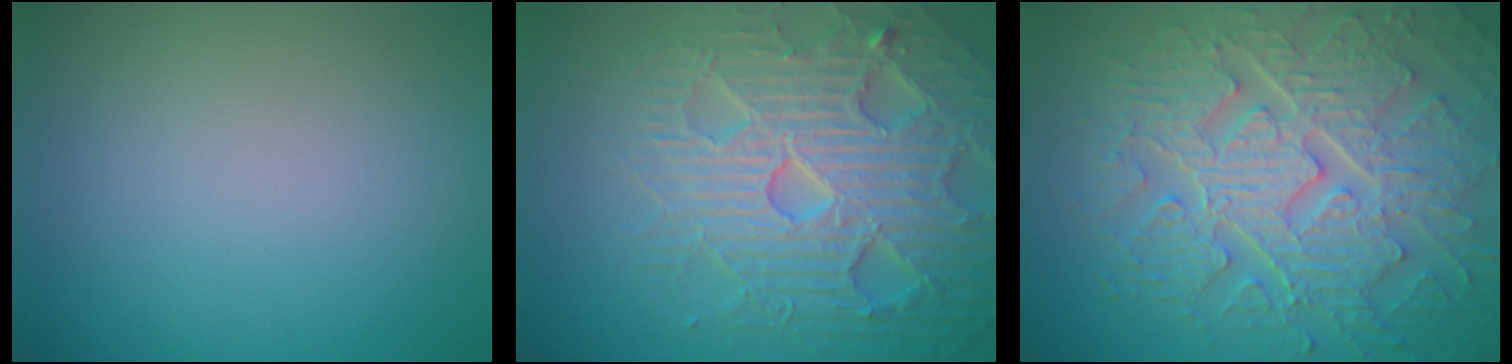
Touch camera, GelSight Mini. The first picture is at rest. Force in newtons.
{"total": 7.4, "press": 7.3, "slide": 1.5}
{"total": 9.3, "press": 6.9, "slide": 6.3}